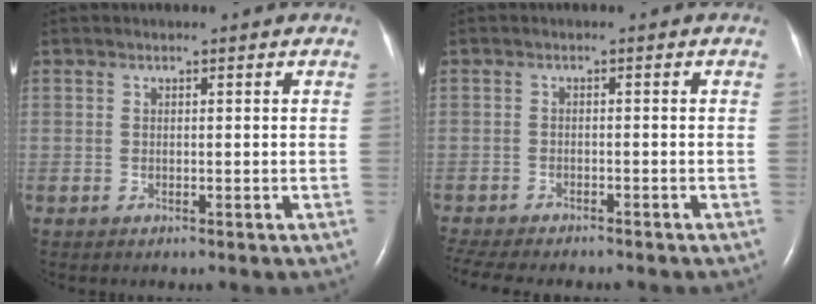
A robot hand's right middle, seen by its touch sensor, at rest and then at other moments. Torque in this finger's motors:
{"motor_torque": [1.07, -1.07, 0.18, 0.06]}